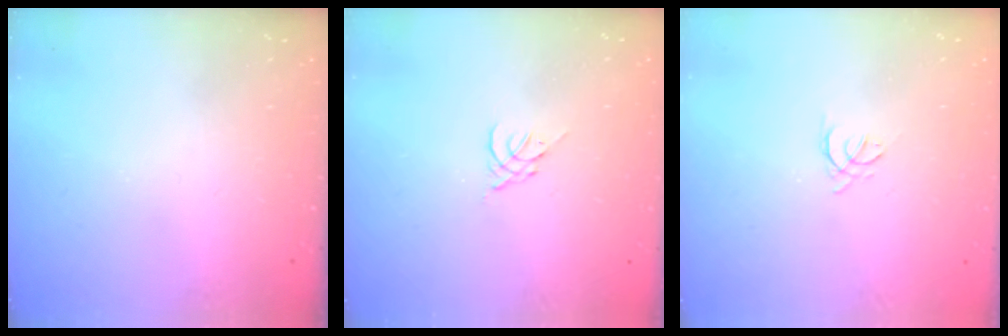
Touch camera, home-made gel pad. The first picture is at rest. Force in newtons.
{"total": 1.8, "press": 1.7, "slide": 0.5}
{"total": 1.5, "press": 1.4, "slide": 0.6}